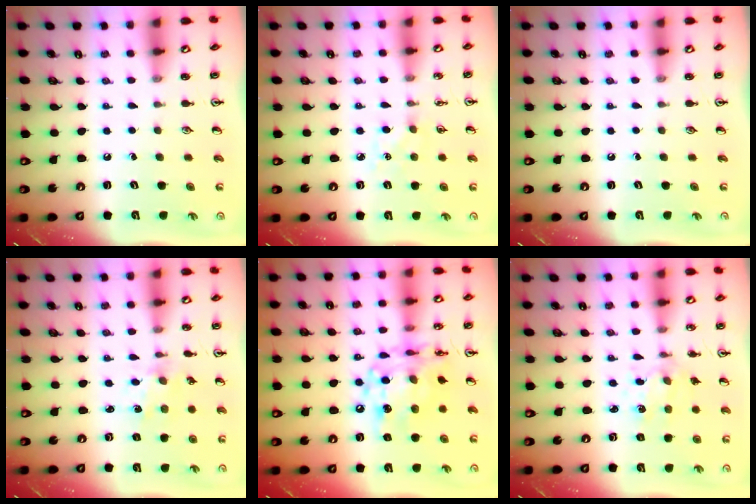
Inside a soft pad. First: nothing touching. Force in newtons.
{"total": 5.7, "press": 5.7, "slide": 0.8}
{"total": 0.0}
{"total": 1.6, "press": 1.5, "slide": 0.1}
{"total": 15.0, "press": 14.9, "slide": 1.2}
{"total": 1.8, "press": 1.8, "slide": 0.3}